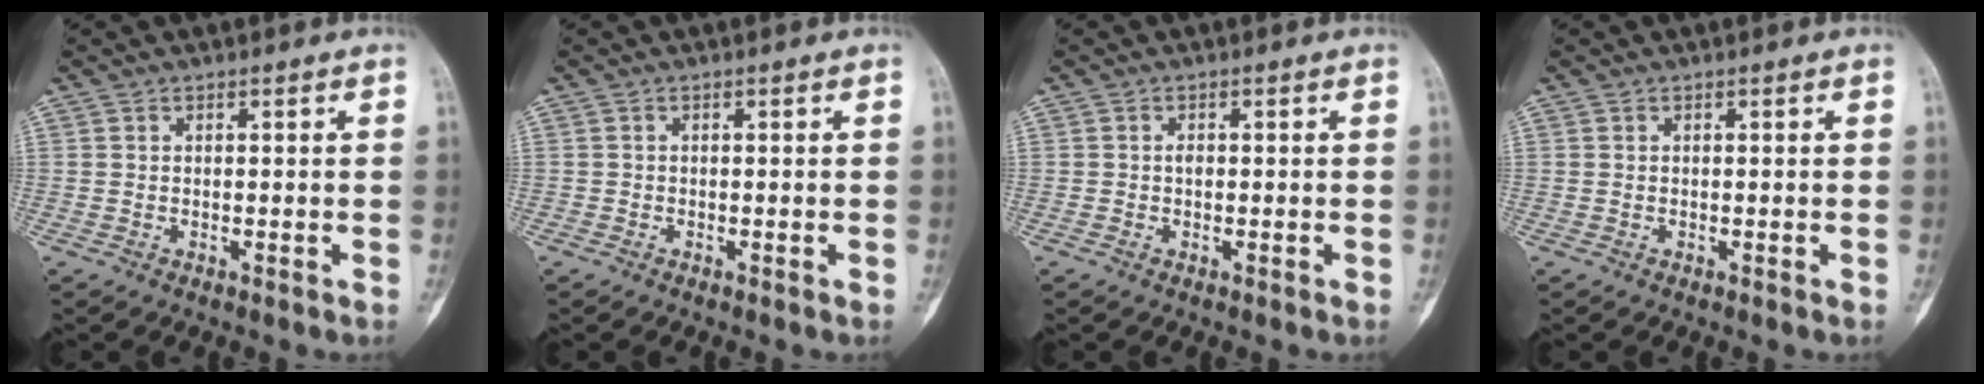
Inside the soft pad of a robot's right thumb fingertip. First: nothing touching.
{"total": 0.0}
{"total": 1.0, "force": [-0.1, 0.6, 0.8], "torque": [-0.010, 0.002, -0.003]}
{"total": 0.0}